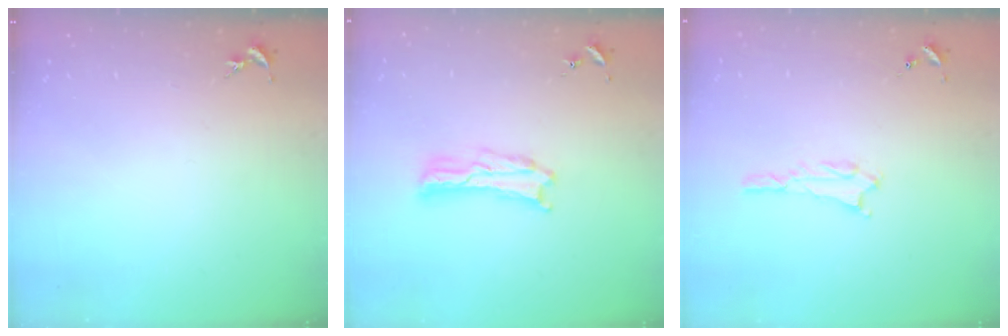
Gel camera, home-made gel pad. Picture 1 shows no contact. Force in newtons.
{"total": 1.6, "press": 1.6, "slide": 0.3}
{"total": 1.8, "press": 1.8, "slide": 0.2}